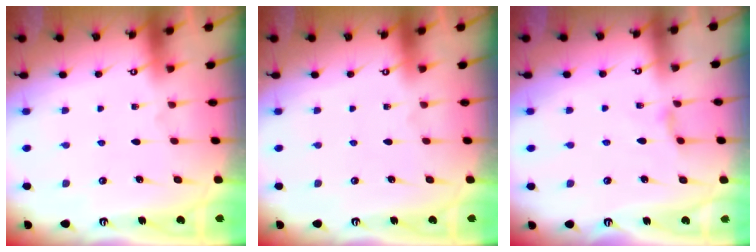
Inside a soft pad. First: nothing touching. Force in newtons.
{"total": 0.0}
{"total": 2.7, "press": 2.6, "slide": 0.5}